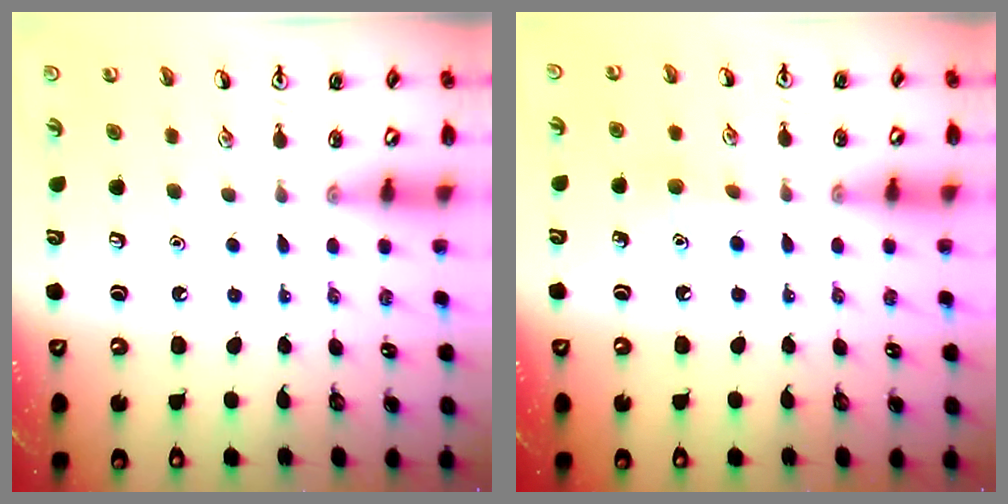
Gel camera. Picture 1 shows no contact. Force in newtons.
{"total": 6.8, "press": 6.6, "slide": 1.5}